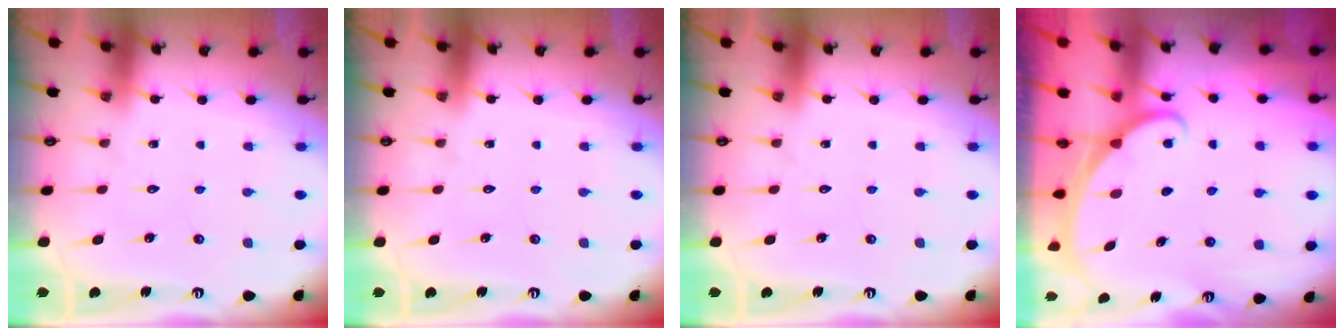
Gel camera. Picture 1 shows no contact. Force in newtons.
{"total": 0.0}
{"total": 0.0}
{"total": 1.7, "press": 1.7, "slide": 0.1}